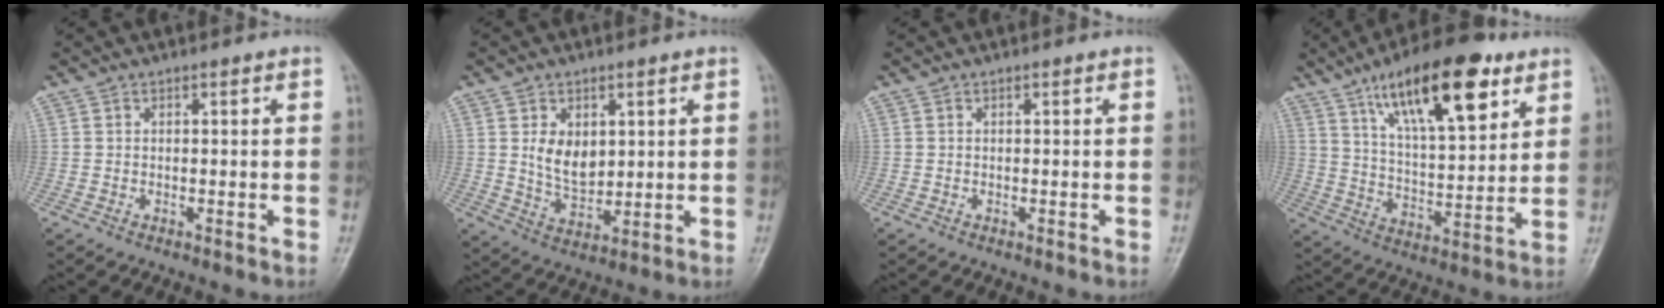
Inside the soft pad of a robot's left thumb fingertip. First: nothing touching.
{"total": 7.3, "force": [1.8, 4.9, 5.1], "torque": [-0.064, -0.019, 0.044]}
{"total": 0.0}
{"total": 20.2, "force": [10.9, 7.3, 15.3], "torque": [-0.216, -0.037, 0.183]}